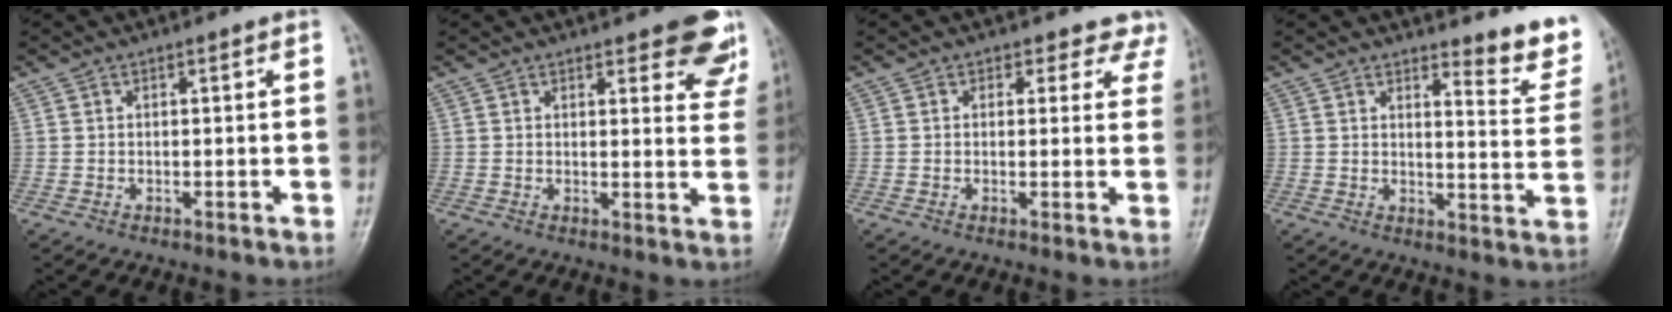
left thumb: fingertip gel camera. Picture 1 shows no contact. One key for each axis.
{"total": 9.4, "fx": 6.6, "fy": 3.3, "fz": 5.8, "tx": -0.029, "ty": -0.034, "tz": 0.068}
{"total": 4.8, "fx": 3.9, "fy": 2.9, "fz": -0.1, "tx": 0.045, "ty": -0.015, "tz": 0.018}
{"total": 8.4, "fx": 7.2, "fy": 2.2, "fz": 3.7, "tx": -0.017, "ty": -0.066, "tz": 0.077}